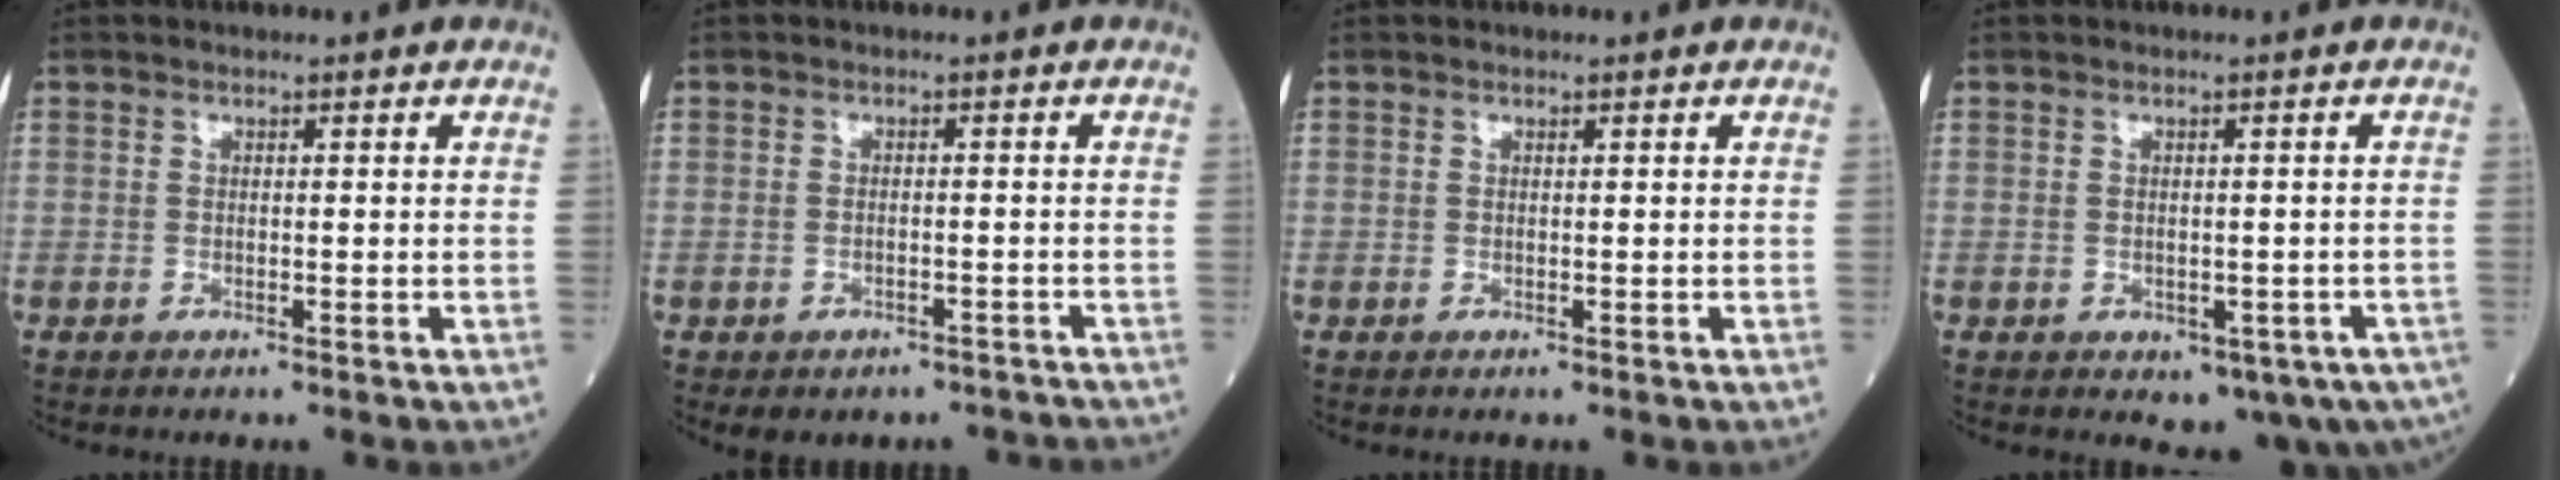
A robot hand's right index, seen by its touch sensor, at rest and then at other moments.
{"total": 5.8, "force": [-4.7, 3.3, 0.9], "torque": [-0.002, 0.022, -0.053]}
{"total": 0.0}
{"total": 7.1, "force": [-4.2, 3.7, 4.4], "torque": [-0.033, 0.009, -0.049]}